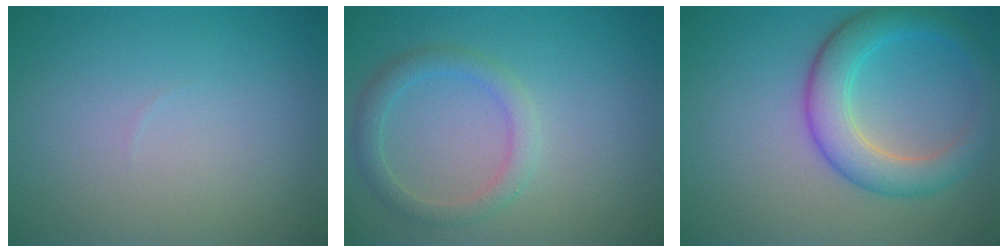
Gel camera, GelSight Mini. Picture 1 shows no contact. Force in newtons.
{"total": 2.3, "press": 2.3, "slide": 0.1}
{"total": 5.1, "press": 5.0, "slide": 0.3}